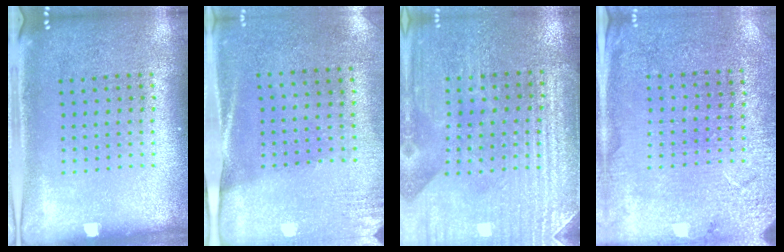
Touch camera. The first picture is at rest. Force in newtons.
{"total": 2.6, "press": 2.3, "slide": 1.3}
{"total": 3.3, "press": 3.3, "slide": 0.2}
{"total": 2.7, "press": 2.6, "slide": 0.4}